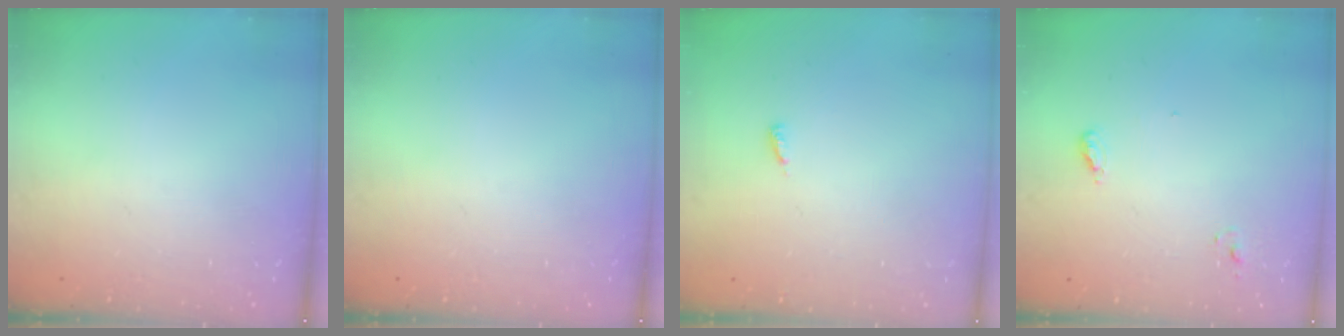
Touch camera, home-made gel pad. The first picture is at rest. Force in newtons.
{"total": 0.0}
{"total": 2.9, "press": 2.9, "slide": 0.2}
{"total": 5.9, "press": 5.9, "slide": 0.3}